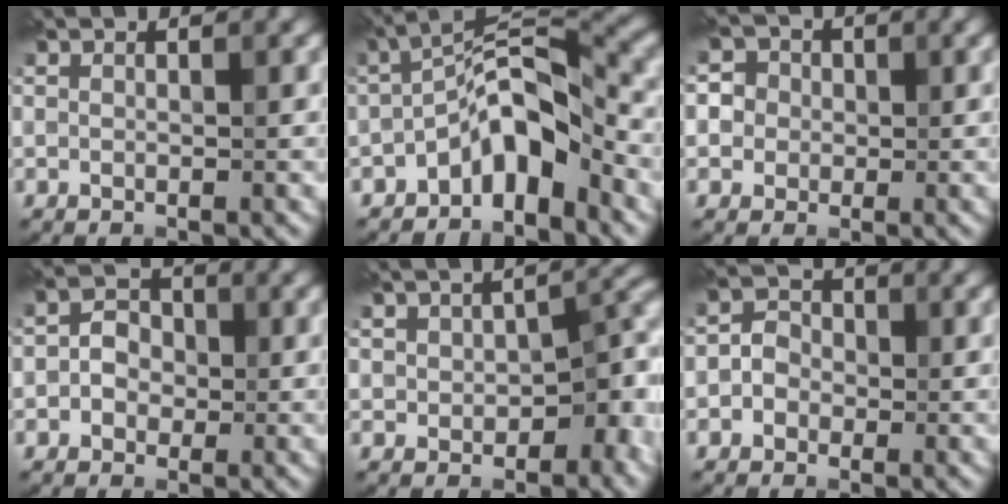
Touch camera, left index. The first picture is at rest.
{"total": 6.1, "force": [-3.4, 1.9, 4.6], "torque": [-0.075, 0.024, -0.067]}
{"total": 4.1, "force": [0.9, 3.8, 1.3], "torque": [-0.001, 0.027, -0.014]}
{"total": 2.1, "force": [-0.4, 1.8, 1.1], "torque": [-0.016, 0.011, -0.011]}
{"total": 7.3, "force": [-1.0, 4.4, 5.7], "torque": [-0.066, 0.000, -0.017]}
{"total": 1.9, "force": [-0.6, 1.6, 0.7], "torque": [-0.009, 0.011, -0.017]}